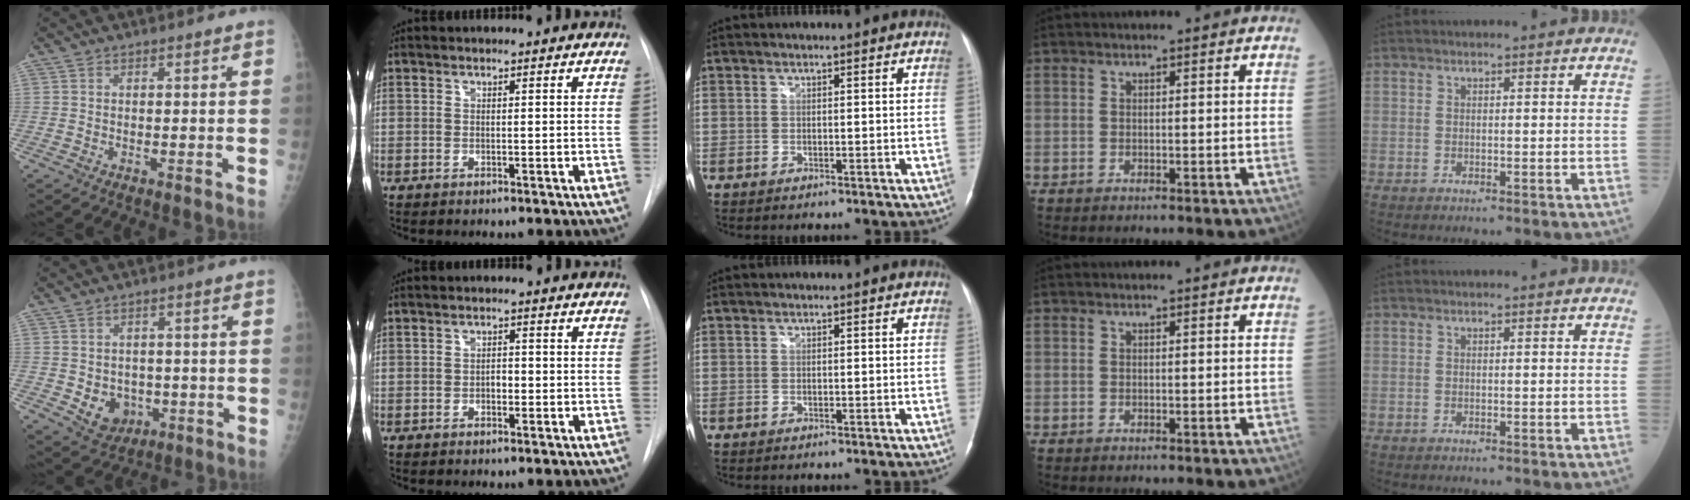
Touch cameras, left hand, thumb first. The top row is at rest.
{"thumb": {"total": 6.5, "force": [-1.4, 5.4, 3.3], "torque": [-0.024, 0.004, -0.006]}, "index": {"total": 1.8, "force": [-1.1, 0.9, 1.0], "torque": [-0.013, -0.002, -0.019]}}